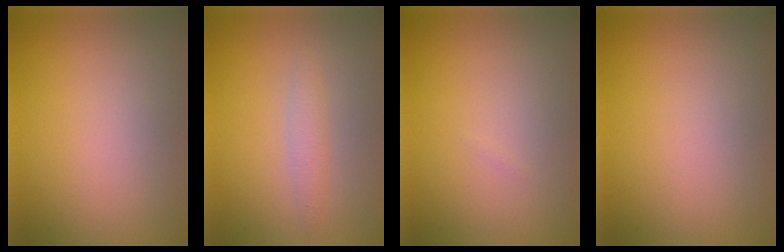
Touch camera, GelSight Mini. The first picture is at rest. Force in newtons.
{"total": 1.4, "press": 1.4, "slide": 0.0}
{"total": 0.0}
{"total": 0.0}